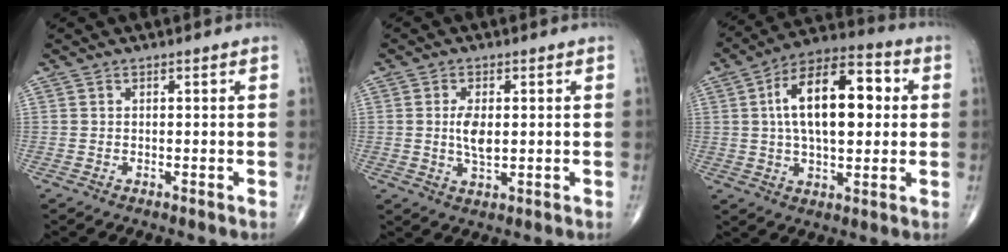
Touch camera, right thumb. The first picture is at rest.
{"total": 4.9, "force": [0.3, 2.3, 4.3], "torque": [-0.080, -0.009, 0.007]}
{"total": 18.2, "force": [2.8, 9.1, 15.5], "torque": [-0.238, 0.022, 0.039]}